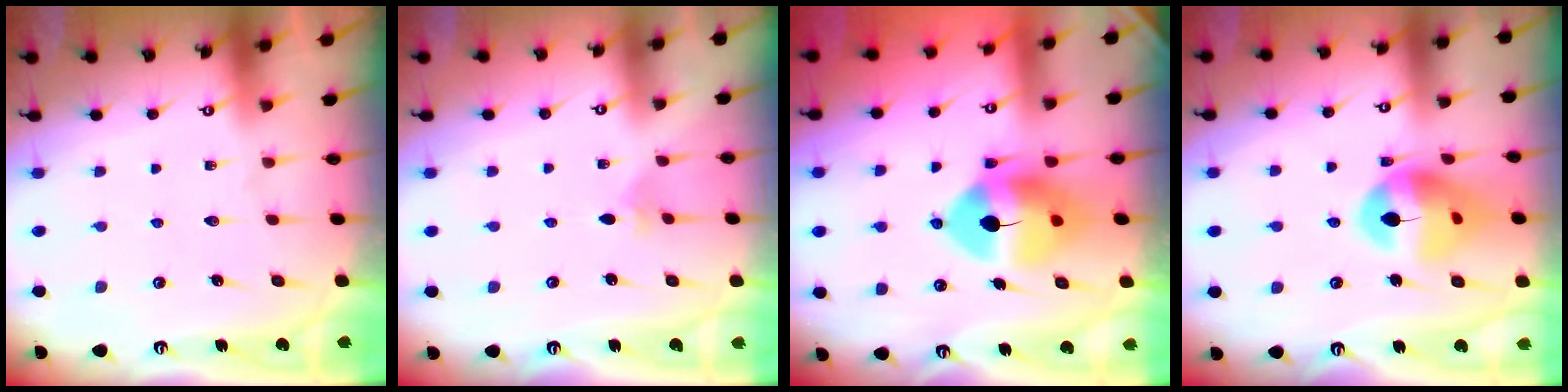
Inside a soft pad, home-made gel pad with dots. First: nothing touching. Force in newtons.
{"total": 2.4, "press": 2.4, "slide": 0.5}
{"total": 11.9, "press": 11.7, "slide": 2.1}
{"total": 15.7, "press": 15.6, "slide": 1.9}